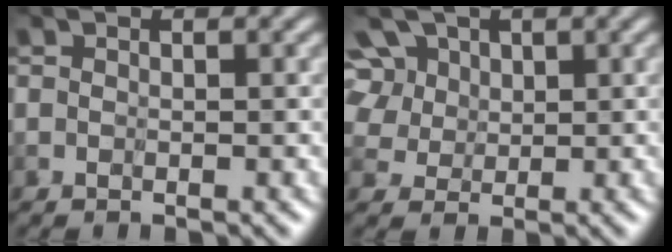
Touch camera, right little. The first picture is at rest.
{"total": 8.2, "force": [4.7, 5.5, 3.9], "torque": [-0.082, 0.028, 0.061]}